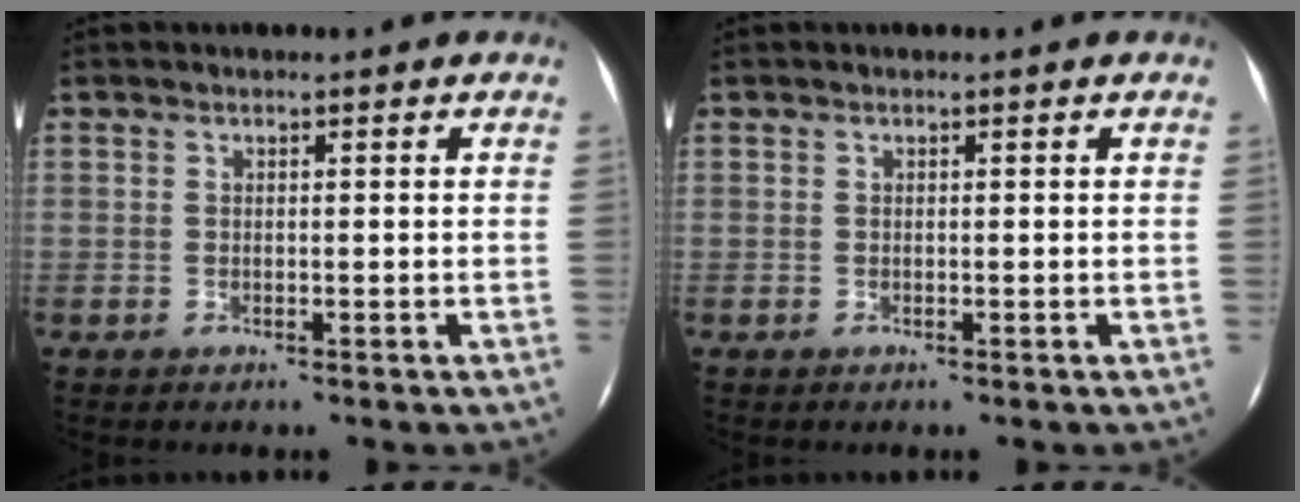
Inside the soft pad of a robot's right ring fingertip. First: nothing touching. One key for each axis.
{"total": 0.0}